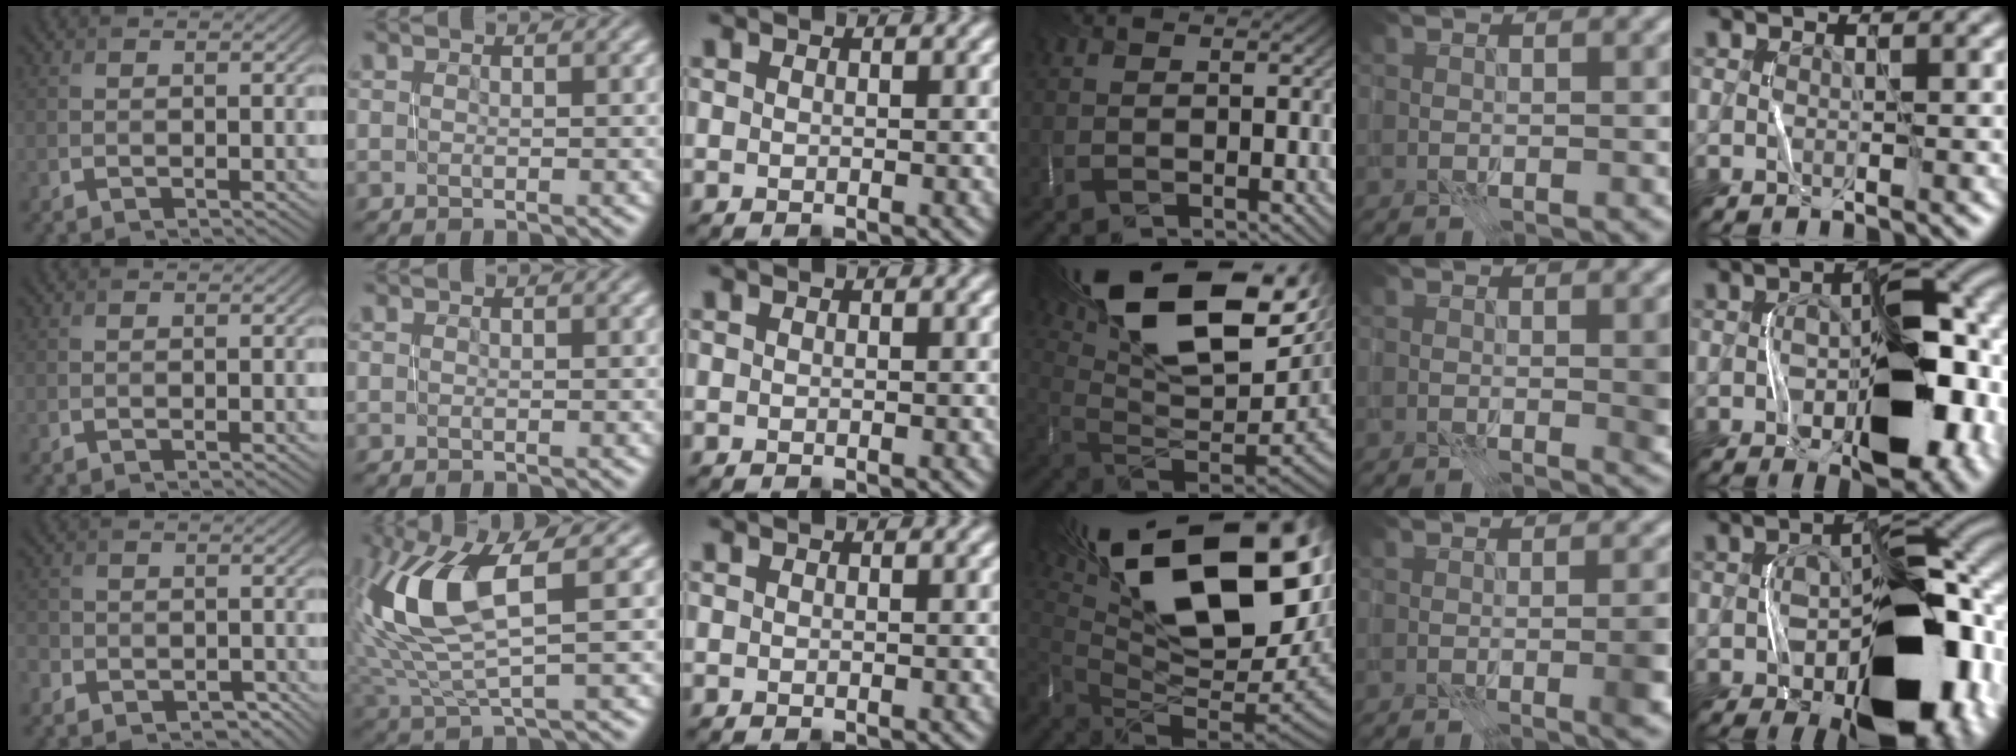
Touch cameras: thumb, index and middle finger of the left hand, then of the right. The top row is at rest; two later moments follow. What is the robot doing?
{"motion": "open", "object": "stapler"}